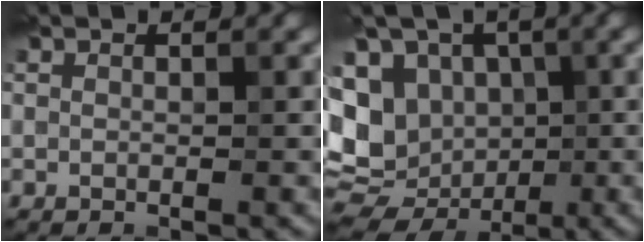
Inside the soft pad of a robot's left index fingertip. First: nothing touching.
{"total": 16.1, "force": [-2.2, 13.7, 8.3], "torque": [-0.186, 0.003, -0.041]}